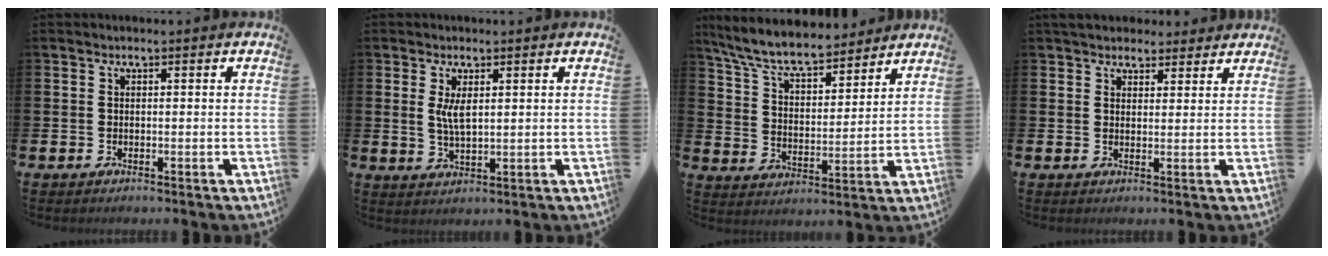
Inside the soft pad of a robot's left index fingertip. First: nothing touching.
{"total": 3.5, "force": [1.5, 1.2, 2.9], "torque": [-0.049, 0.001, 0.023]}
{"total": 8.3, "force": [7.6, 1.9, 2.8], "torque": [-0.089, -0.045, 0.135]}
{"total": 4.1, "force": [3.8, 1.5, 0.2], "torque": [-0.006, -0.011, 0.069]}